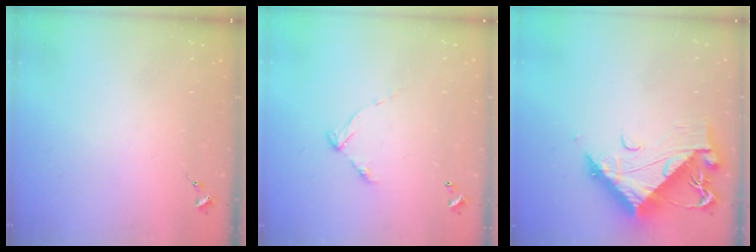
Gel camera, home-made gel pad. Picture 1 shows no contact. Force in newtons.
{"total": 5.8, "press": 5.8, "slide": 0.4}
{"total": 13.0, "press": 12.9, "slide": 1.3}